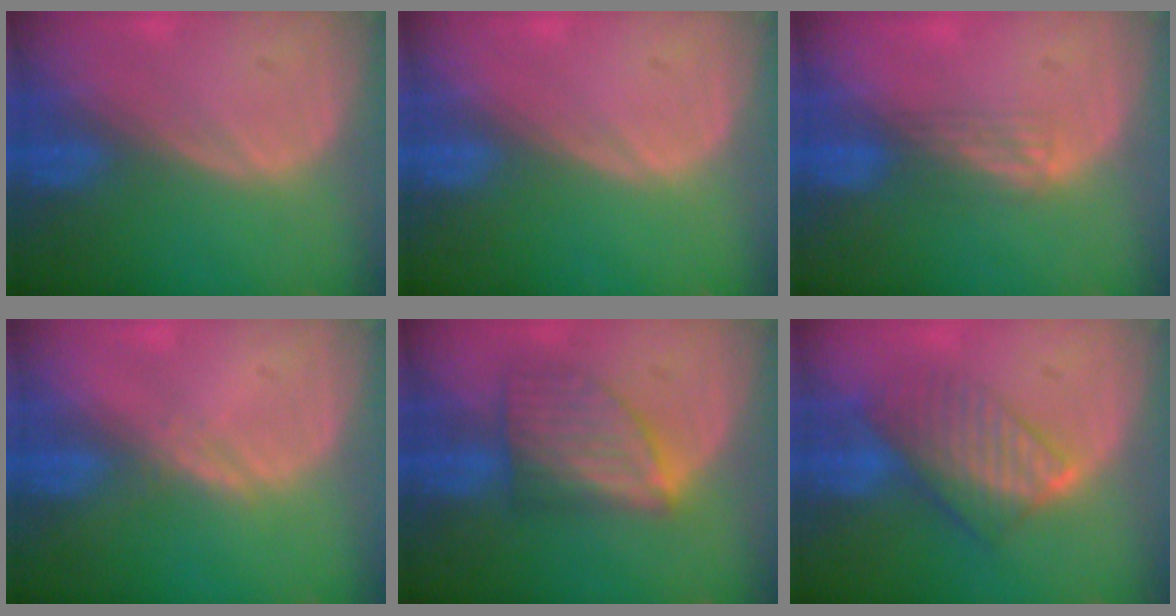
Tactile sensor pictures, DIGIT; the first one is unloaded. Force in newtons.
{"total": 0.0}
{"total": 2.2, "press": 1.8, "slide": 1.2}
{"total": 1.1, "press": 1.1, "slide": 0.1}
{"total": 7.1, "press": 6.6, "slide": 2.6}
{"total": 8.3, "press": 7.1, "slide": 4.1}